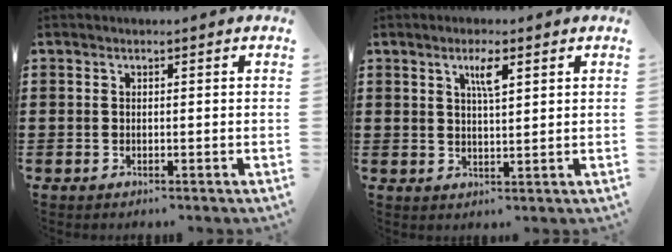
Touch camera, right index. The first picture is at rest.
{"total": 3.7, "force": [1.8, 0.8, 3.1], "torque": [-0.058, 0.005, 0.027]}